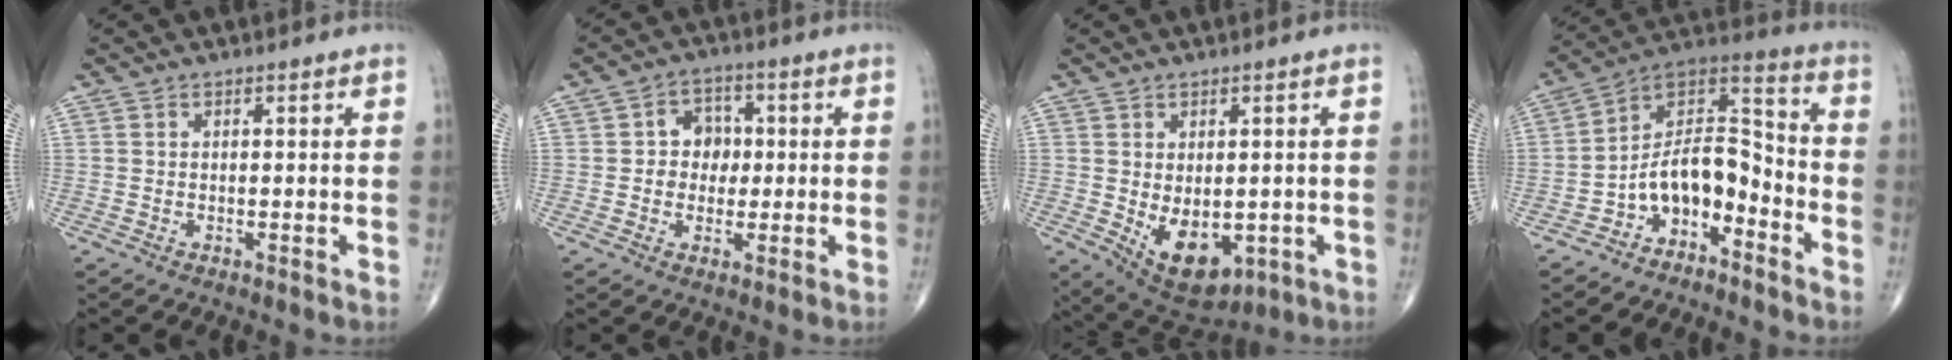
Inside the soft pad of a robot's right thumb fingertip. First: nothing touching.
{"total": 5.0, "force": [0.4, 4.3, 2.4], "torque": [-0.002, 0.008, 0.001]}
{"total": 11.0, "force": [-2.2, 6.6, 8.5], "torque": [-0.106, -0.012, -0.010]}
{"total": 11.3, "force": [-5.8, 6.5, 7.2], "torque": [-0.097, 0.098, -0.108]}